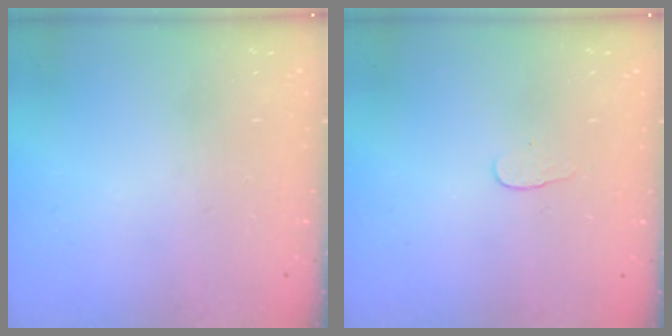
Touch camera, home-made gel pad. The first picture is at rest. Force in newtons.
{"total": 3.1, "press": 3.1, "slide": 0.3}